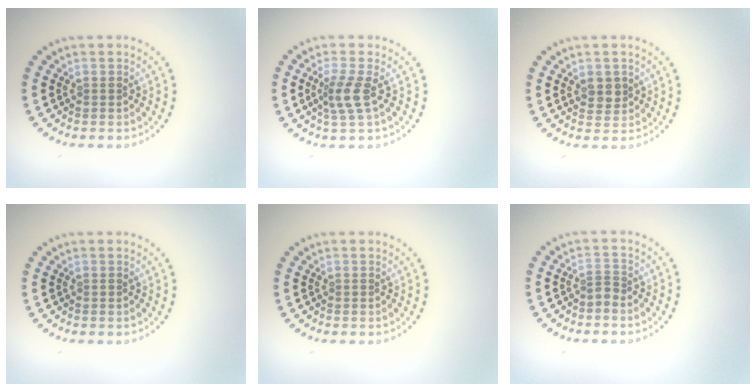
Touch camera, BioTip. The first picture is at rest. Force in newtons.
{"total": 2.5, "press": 1.9, "slide": 1.6}
{"total": 1.8, "press": 1.7, "slide": 0.4}
{"total": 0.0}
{"total": 0.0}
{"total": 1.0, "press": 0.6, "slide": 0.8}